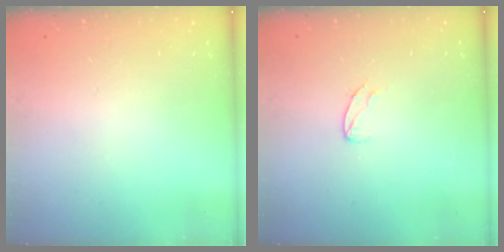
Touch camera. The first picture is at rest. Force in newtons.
{"total": 5.0, "press": 5.0, "slide": 0.5}